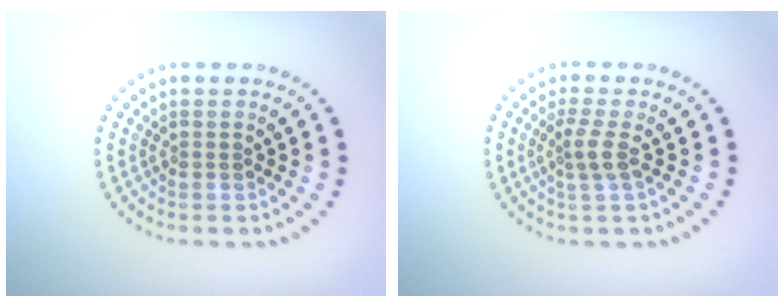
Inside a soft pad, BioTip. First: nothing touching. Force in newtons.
{"total": 2.1, "press": 1.6, "slide": 1.4}